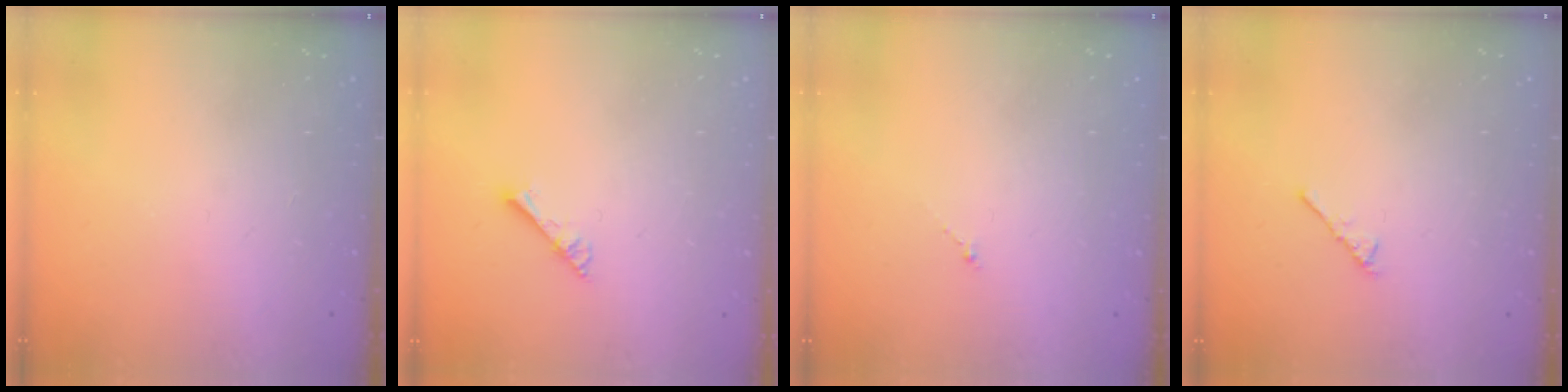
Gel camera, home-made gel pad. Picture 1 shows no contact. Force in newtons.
{"total": 2.9, "press": 2.9, "slide": 0.3}
{"total": 0.0}
{"total": 2.9, "press": 2.8, "slide": 0.7}